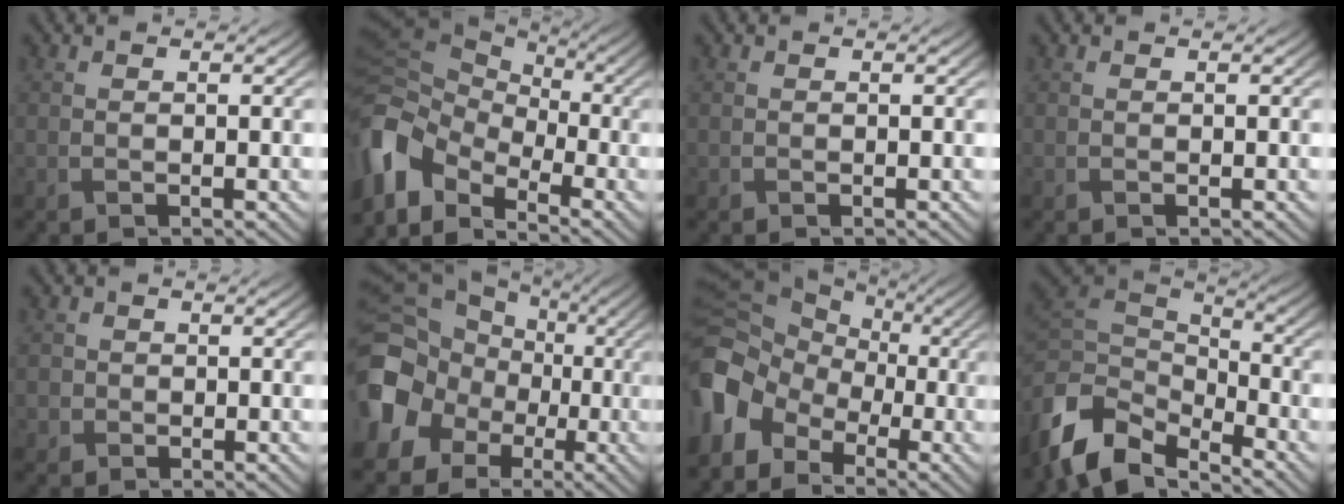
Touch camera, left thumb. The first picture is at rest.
{"total": 11.9, "force": [-5.8, 7.8, 6.8], "torque": [-0.195, -0.018, -0.114]}
{"total": 0.0}
{"total": 0.0}
{"total": 1.7, "force": [-0.4, 1.6, 0.1], "torque": [0.003, -0.002, -0.008]}
{"total": 17.5, "force": [-2.7, 15.6, 7.5], "torque": [-0.218, -0.030, -0.084]}
{"total": 10.6, "force": [-3.6, 8.7, 4.8], "torque": [-0.159, -0.019, -0.078]}
{"total": 10.2, "force": [-5.8, 6.2, 5.6], "torque": [-0.152, -0.010, -0.116]}